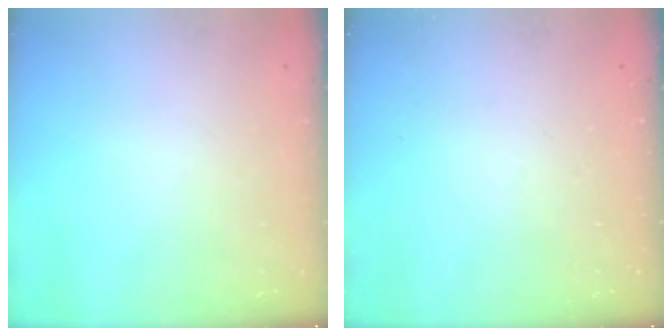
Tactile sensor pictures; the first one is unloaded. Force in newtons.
{"total": 0.0}